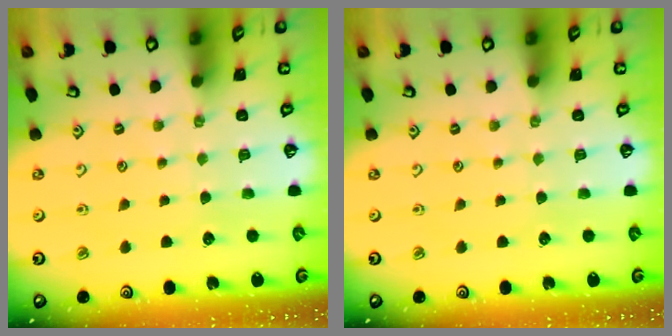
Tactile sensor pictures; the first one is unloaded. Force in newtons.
{"total": 0.0}